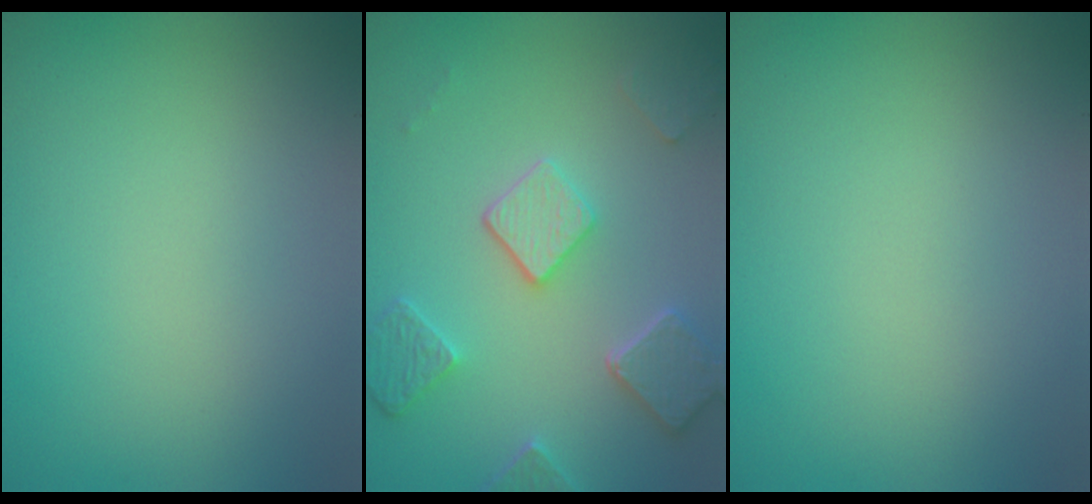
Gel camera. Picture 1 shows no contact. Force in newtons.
{"total": 4.9, "press": 3.9, "slide": 3.0}
{"total": 0.0}